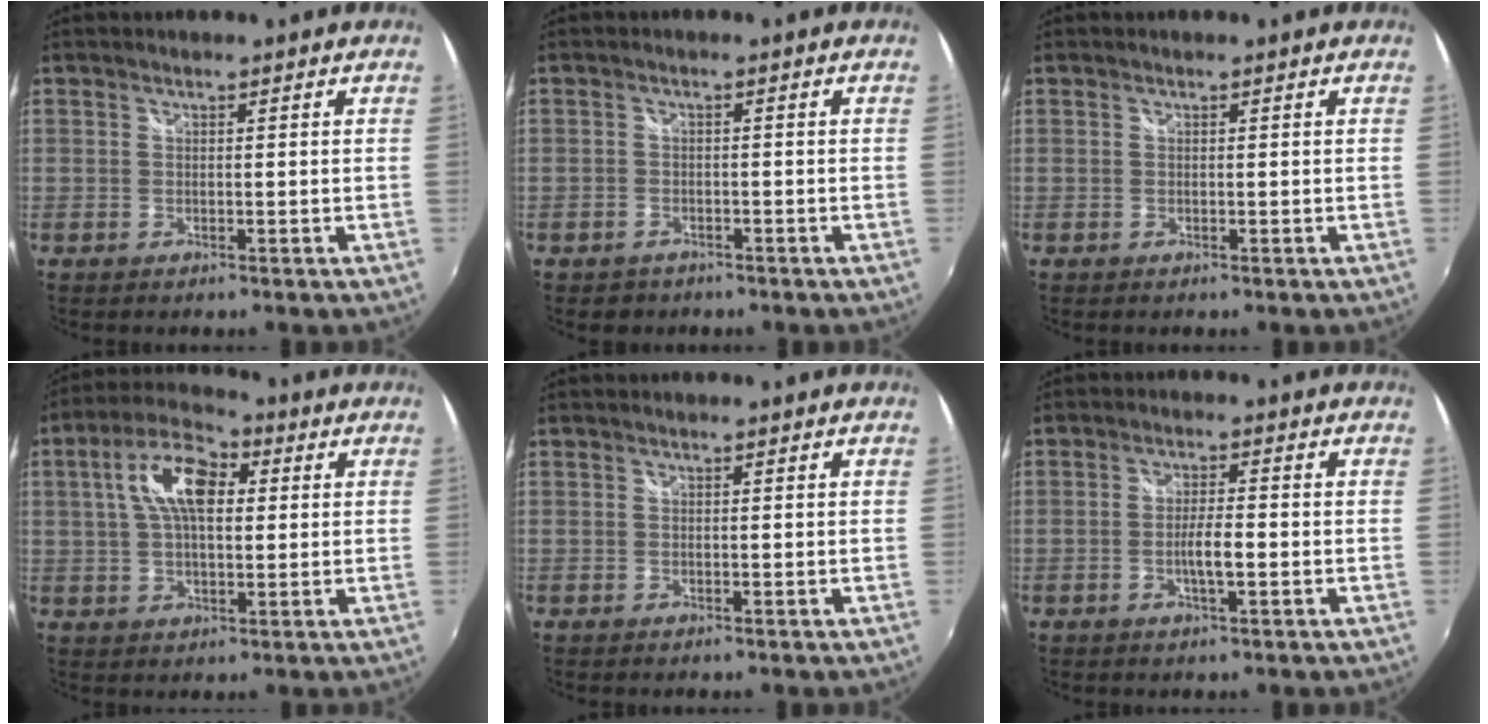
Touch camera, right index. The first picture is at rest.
{"total": 2.7, "force": [-1.8, 1.9, 0.3], "torque": [-0.016, 0.000, -0.029]}
{"total": 0.0}
{"total": 11.1, "force": [2.6, 5.5, 9.3], "torque": [-0.174, 0.027, 0.040]}
{"total": 0.0}
{"total": 3.8, "force": [-1.1, 0.5, 3.6], "torque": [-0.068, 0.002, -0.019]}